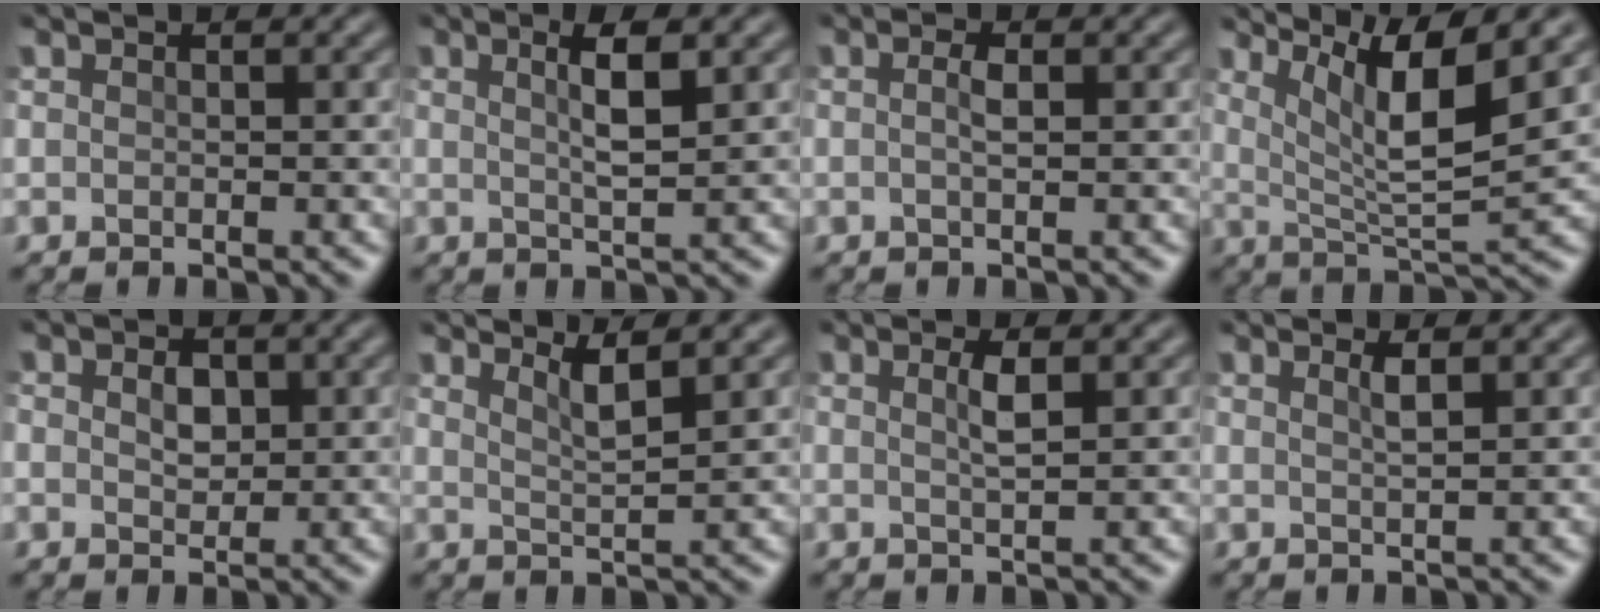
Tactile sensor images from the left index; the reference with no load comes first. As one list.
[{"total": 3.2, "force": [0.7, 0.7, 3.1], "torque": [-0.050, 0.001, 0.012]}, {"total": 1.2, "force": [-0.2, 0.3, 1.1], "torque": [-0.020, -0.002, -0.004]}, {"total": 7.4, "force": [3.6, 1.6, 6.3], "torque": [-0.104, -0.003, 0.068]}, {"total": 1.7, "force": [0.0, 1.4, 1.1], "torque": [-0.024, -0.003, 0.000]}, {"total": 2.3, "force": [1.5, 0.4, 1.7], "torque": [-0.018, -0.003, 0.025]}, {"total": 1.6, "force": [0.2, 0.3, 1.5], "torque": [-0.029, -0.001, 0.002]}, {"total": 1.3, "force": [0.4, 0.4, 1.2], "torque": [-0.014, 0.002, 0.004]}]